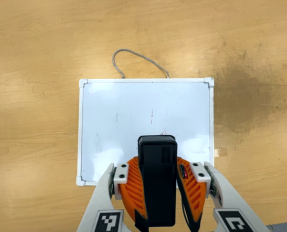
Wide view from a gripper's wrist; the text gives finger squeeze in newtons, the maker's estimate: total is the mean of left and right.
{"total": 8.6, "left": 7.0, "right": 10.2}